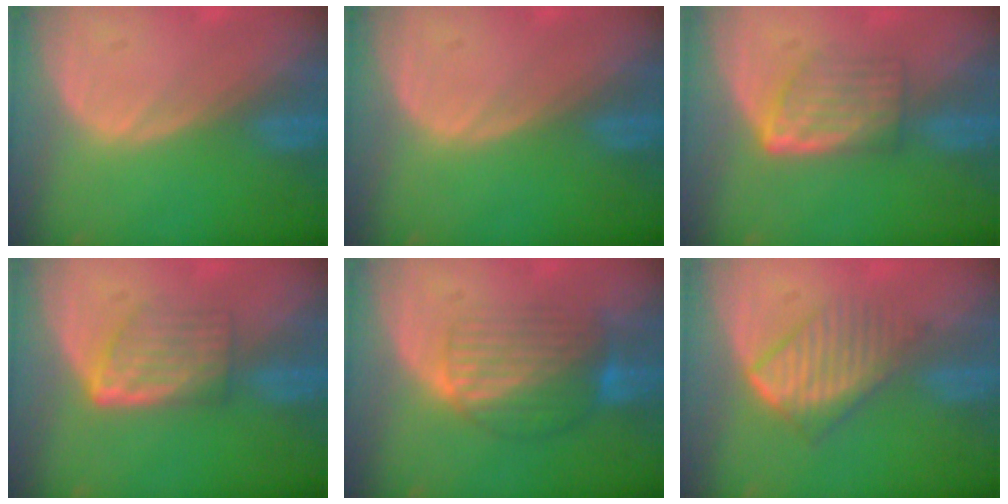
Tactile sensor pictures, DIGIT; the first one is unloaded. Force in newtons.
{"total": 0.0}
{"total": 5.9, "press": 5.3, "slide": 2.6}
{"total": 5.9, "press": 5.3, "slide": 2.6}
{"total": 7.9, "press": 7.1, "slide": 3.5}
{"total": 6.9, "press": 6.0, "slide": 3.5}